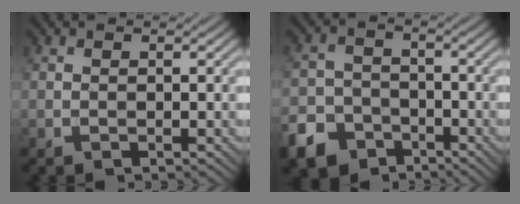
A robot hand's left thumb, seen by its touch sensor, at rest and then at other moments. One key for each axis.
{"total": 8.0, "fx": -5.2, "fy": 5.5, "fz": 2.5, "tx": -0.051, "ty": -0.017, "tz": -0.104}